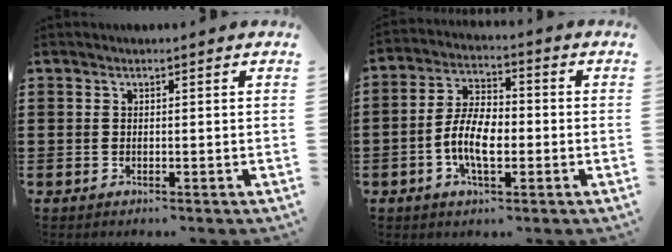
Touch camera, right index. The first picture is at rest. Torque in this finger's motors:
{"motor_torque": [1.67, 0.47, 0.70, 0.12]}